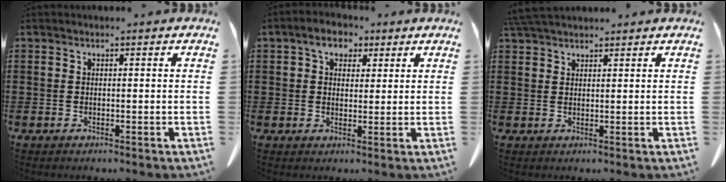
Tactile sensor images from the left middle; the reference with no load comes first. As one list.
[{"total": 4.6, "force": [2.7, 3.0, 2.2], "torque": [-0.051, 0.010, 0.047]}, {"total": 3.1, "force": [2.9, 0.6, 1.1], "torque": [-0.030, -0.001, 0.056]}]